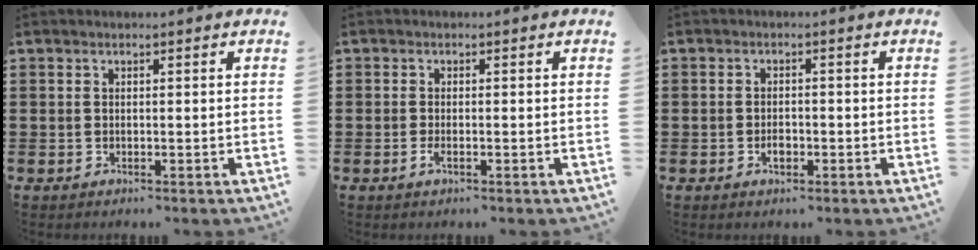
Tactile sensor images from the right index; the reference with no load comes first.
{"total": 1.1, "force": [-0.5, 0.2, 1.0], "torque": [-0.027, -0.006, -0.011]}
{"total": 1.8, "force": [-0.8, 1.0, 1.3], "torque": [-0.025, 0.000, -0.013]}